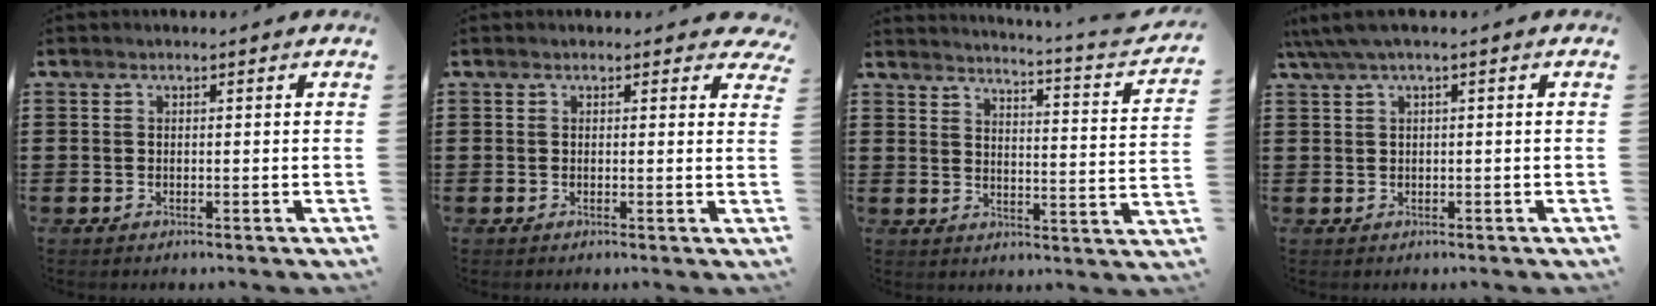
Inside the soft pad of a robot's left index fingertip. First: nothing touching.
{"total": 1.5, "force": [1.3, 0.7, 0.5], "torque": [-0.007, 0.004, 0.022]}
{"total": 3.1, "force": [2.4, -1.0, 1.6], "torque": [-0.040, -0.039, 0.026]}
{"total": 2.3, "force": [0.5, 0.1, 2.2], "torque": [-0.048, -0.005, 0.007]}